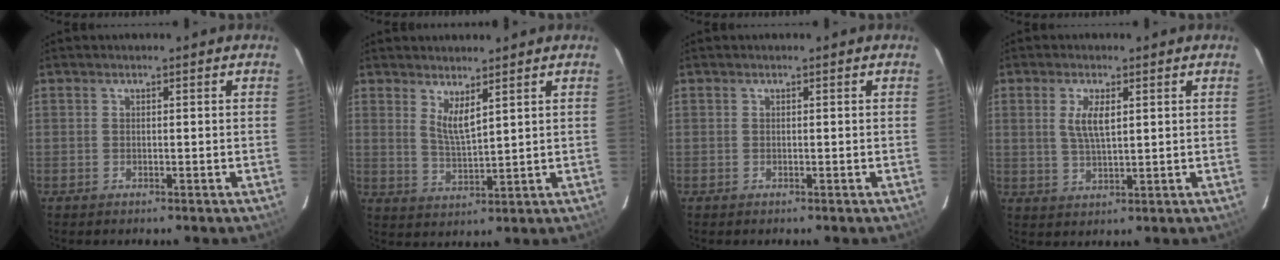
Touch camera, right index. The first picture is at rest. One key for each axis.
{"total": 4.4, "fx": 2.9, "fy": 0.7, "fz": 3.3, "tx": -0.061, "ty": -0.012, "tz": 0.053}
{"total": 0.0}
{"total": 4.9, "fx": 1.4, "fy": 1.7, "fz": 4.4, "tx": -0.085, "ty": -0.001, "tz": 0.029}